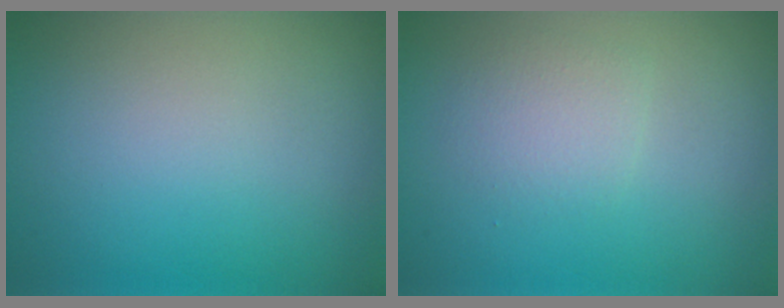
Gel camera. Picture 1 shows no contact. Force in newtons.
{"total": 1.9, "press": 1.9, "slide": 0.1}